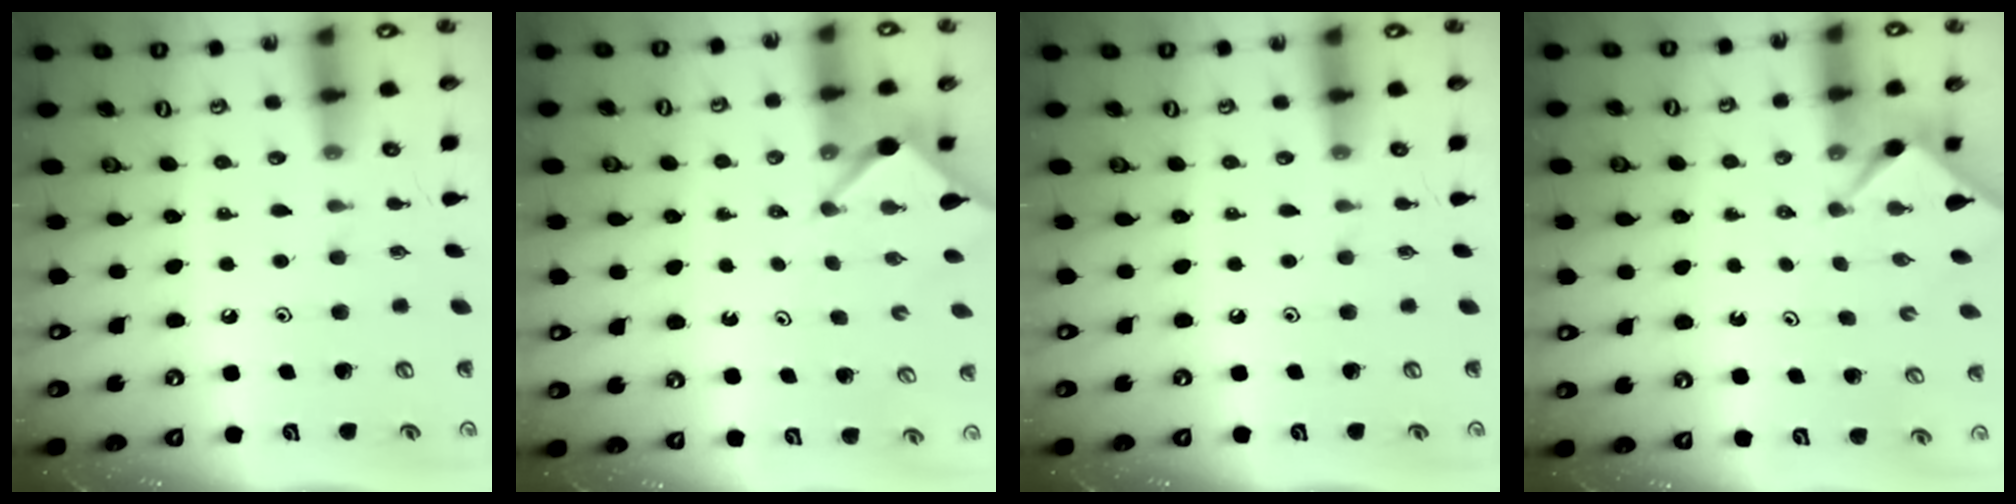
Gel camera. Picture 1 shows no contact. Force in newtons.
{"total": 3.2, "press": 3.2, "slide": 0.3}
{"total": 0.0}
{"total": 2.3, "press": 2.2, "slide": 0.3}